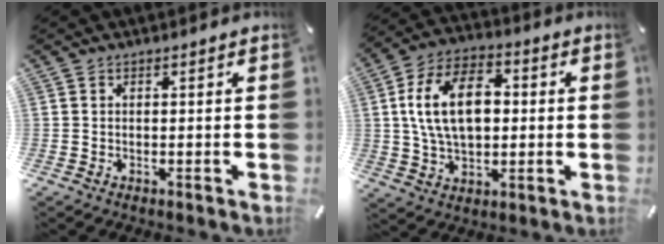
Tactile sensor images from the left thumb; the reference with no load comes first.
{"total": 15.3, "force": [1.7, 9.8, 11.6], "torque": [-0.239, 0.009, 0.026]}